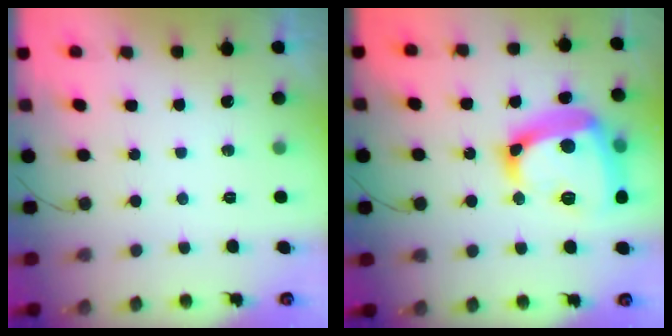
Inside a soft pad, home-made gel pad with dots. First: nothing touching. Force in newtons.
{"total": 22.5, "press": 22.4, "slide": 1.9}